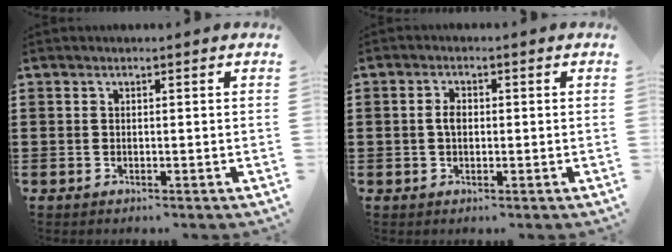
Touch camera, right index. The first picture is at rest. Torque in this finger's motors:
{"motor_torque": [0.65, 0.56, 0.30, 0.08]}